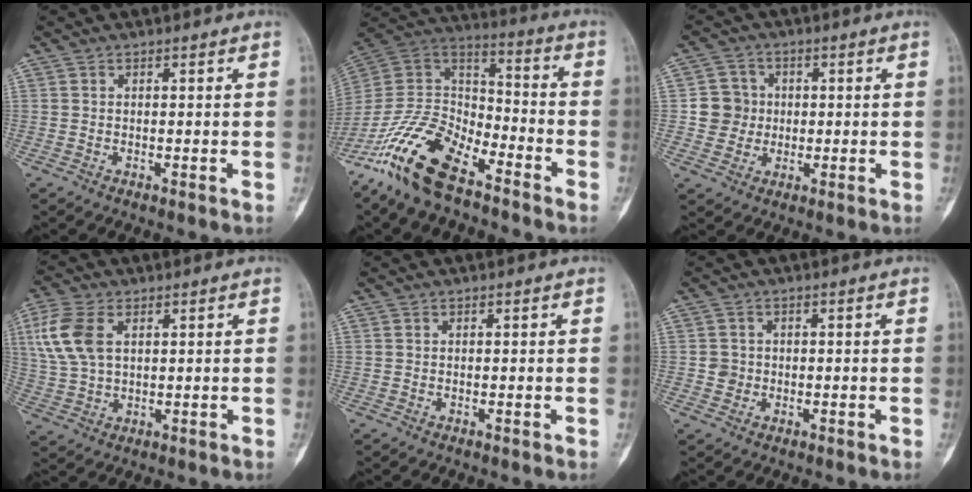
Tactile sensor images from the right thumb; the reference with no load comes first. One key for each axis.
{"total": 18.2, "fx": -12.3, "fy": 7.8, "fz": 10.9, "tx": -0.202, "ty": 0.071, "tz": -0.236}
{"total": 6.1, "fx": 0.0, "fy": 5.9, "fz": 1.2, "tx": 0.012, "ty": 0.010, "tz": -0.004}
{"total": 9.9, "fx": 3.0, "fy": 5.9, "fz": 7.4, "tx": -0.170, "ty": 0.004, "tz": 0.065}
{"total": 0.0}
{"total": 2.0, "fx": -0.2, "fy": 2.0, "fz": 0.3, "tx": 0.009, "ty": 0.006, "tz": -0.004}